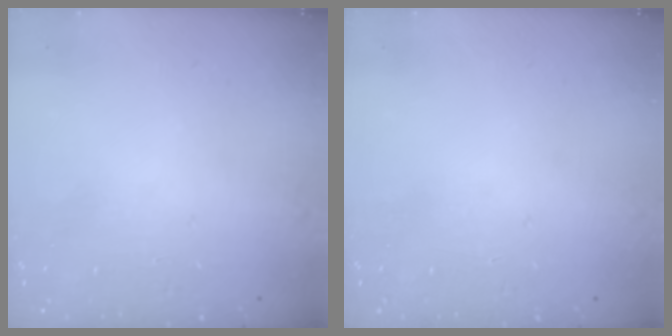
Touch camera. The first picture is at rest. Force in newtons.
{"total": 0.0}